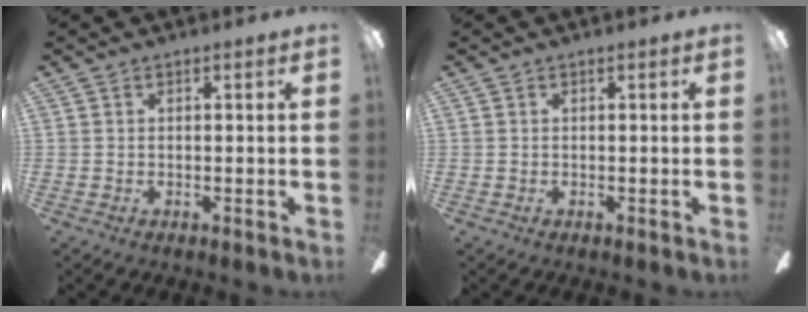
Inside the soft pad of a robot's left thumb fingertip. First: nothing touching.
{"total": 0.0}